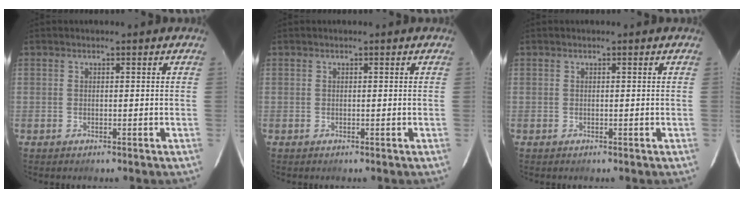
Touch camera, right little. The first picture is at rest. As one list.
[{"total": 0.0}, {"total": 0.0}]